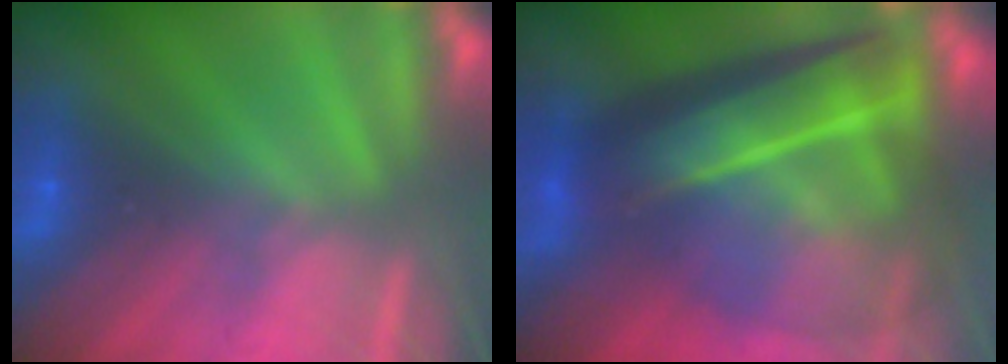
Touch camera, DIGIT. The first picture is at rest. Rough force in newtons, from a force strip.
{"total": 7.3}